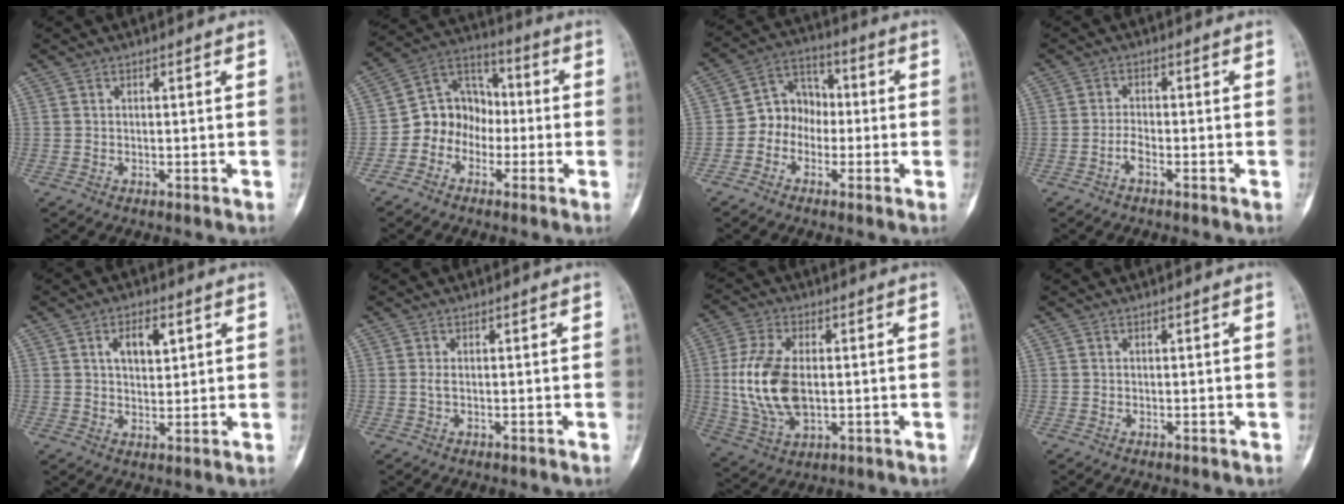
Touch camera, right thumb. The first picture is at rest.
{"total": 9.9, "force": [-2.9, 8.6, 4.0], "torque": [-0.030, 0.060, -0.067]}
{"total": 7.9, "force": [-1.7, 6.7, 3.9], "torque": [-0.029, 0.039, -0.049]}
{"total": 2.1, "force": [-1.3, 0.7, 1.5], "torque": [-0.029, 0.010, -0.028]}
{"total": 6.0, "force": [2.2, 3.2, 4.5], "torque": [-0.059, -0.007, 0.037]}
{"total": 0.7, "force": [0.0, 0.1, 0.7], "torque": [-0.019, -0.003, -0.001]}
{"total": 13.9, "force": [0.1, 7.8, 11.4], "torque": [-0.236, -0.004, 0.009]}
{"total": 0.0}